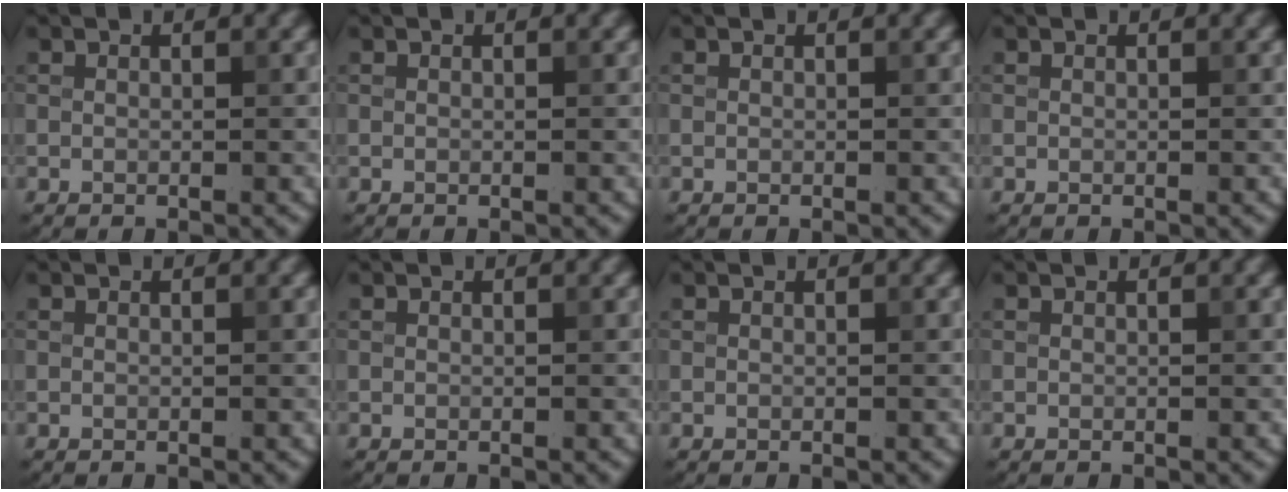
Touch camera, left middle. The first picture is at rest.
{"total": 0.0}
{"total": 0.0}
{"total": 0.0}
{"total": 0.0}
{"total": 0.0}
{"total": 0.0}
{"total": 0.0}